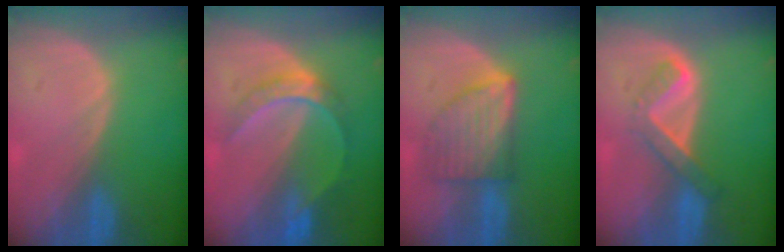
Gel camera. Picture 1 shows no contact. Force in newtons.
{"total": 6.1, "press": 5.7, "slide": 2.2}
{"total": 6.8, "press": 6.8, "slide": 0.1}
{"total": 5.4, "press": 4.7, "slide": 2.7}